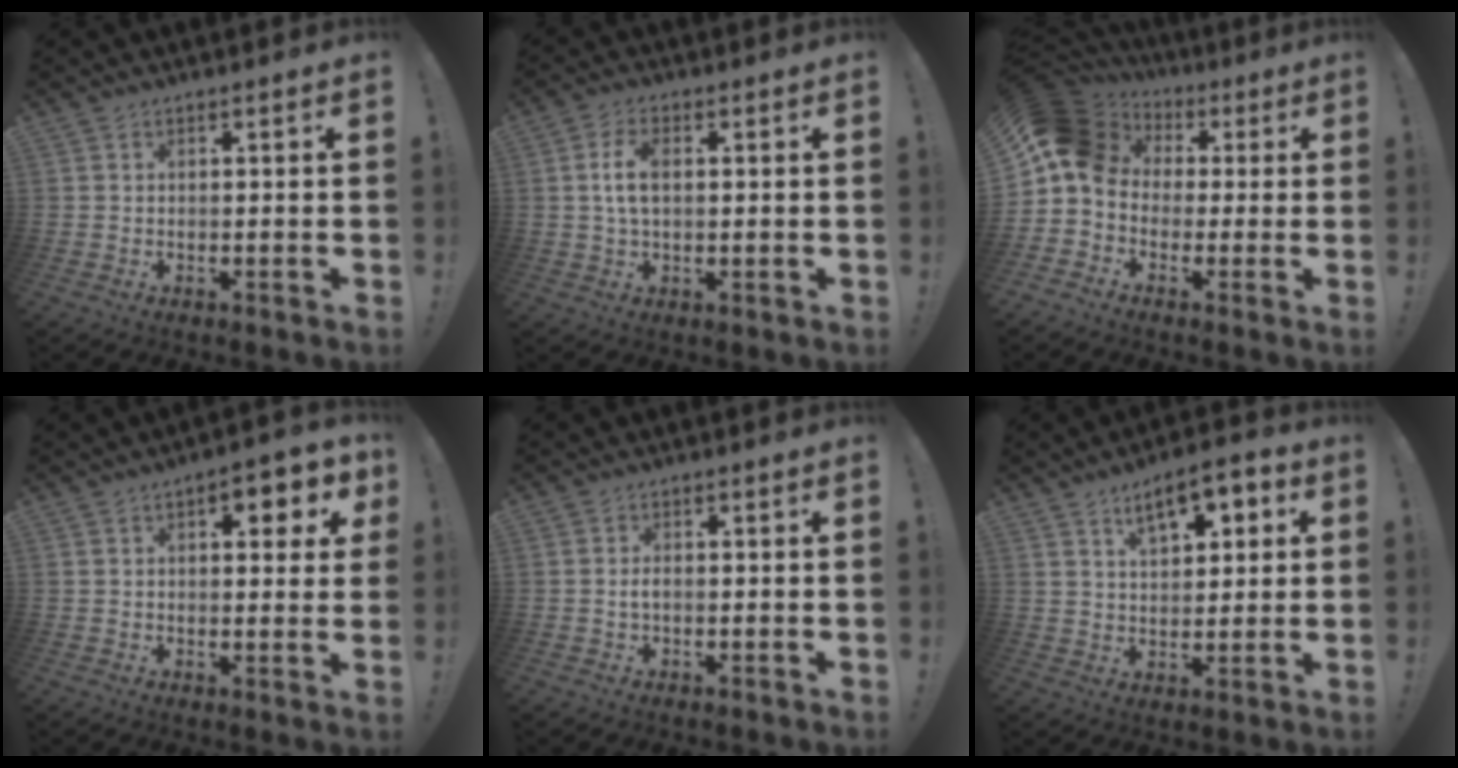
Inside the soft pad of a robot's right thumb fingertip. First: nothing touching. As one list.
[{"total": 6.7, "force": [1.0, 3.7, 5.4], "torque": [-0.101, 0.001, 0.015]}, {"total": 11.8, "force": [2.3, 9.6, 6.4], "torque": [-0.111, 0.001, 0.050]}, {"total": 7.0, "force": [2.8, 3.4, 5.5], "torque": [-0.055, -0.008, 0.040]}, {"total": 1.5, "force": [-0.5, 0.8, 1.1], "torque": [-0.022, 0.005, -0.009]}, {"total": 9.7, "force": [4.7, 4.8, 7.0], "torque": [-0.097, -0.013, 0.079]}]